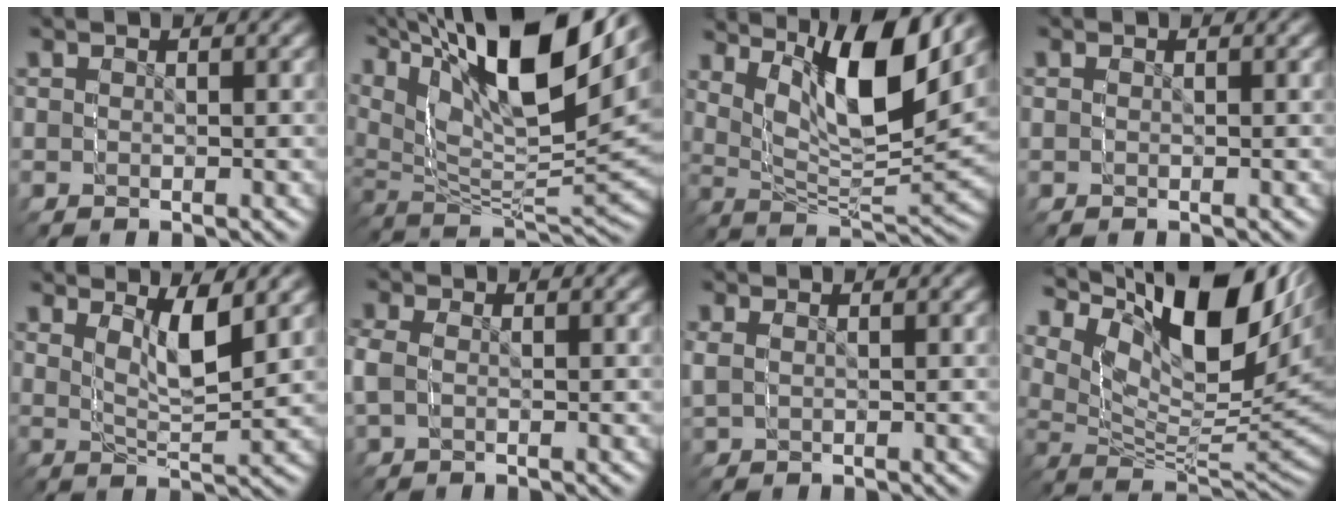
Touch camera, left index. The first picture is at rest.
{"total": 13.9, "force": [7.9, 7.3, 8.8], "torque": [-0.163, 0.030, 0.102]}
{"total": 7.9, "force": [6.0, 2.6, 4.4], "torque": [-0.112, 0.026, 0.079]}
{"total": 0.0}
{"total": 3.7, "force": [3.6, -0.5, 0.6], "torque": [-0.042, 0.019, 0.050]}
{"total": 1.0, "force": [-0.8, 0.0, -0.6], "torque": [-0.005, -0.009, -0.008]}
{"total": 0.6, "force": [-0.1, 0.2, -0.6], "torque": [-0.001, -0.004, 0.004]}
{"total": 11.1, "force": [5.0, 6.1, 7.8], "torque": [-0.148, 0.021, 0.067]}